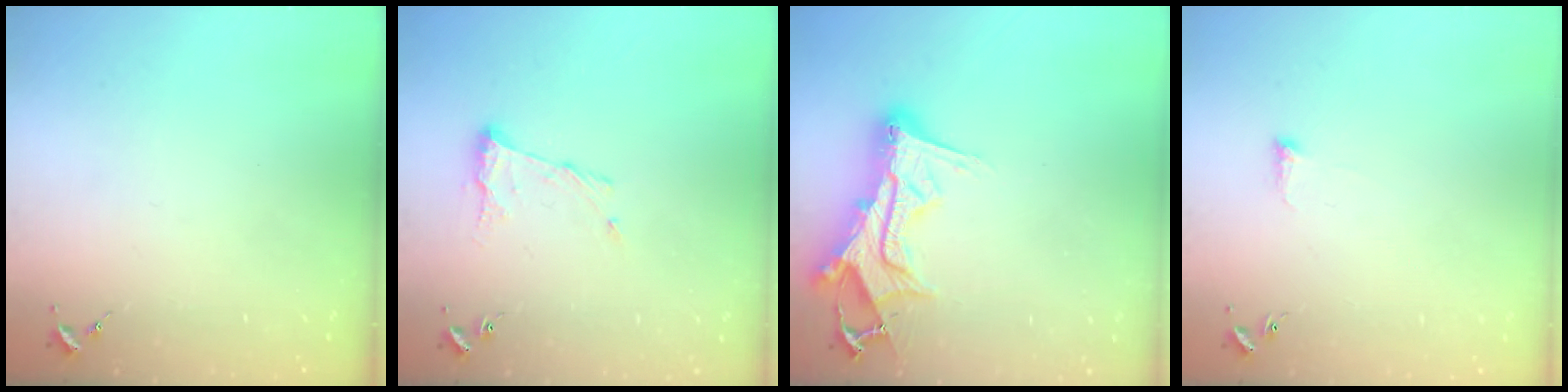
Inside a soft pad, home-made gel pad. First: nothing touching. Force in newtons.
{"total": 9.4, "press": 9.4, "slide": 0.2}
{"total": 16.0, "press": 15.9, "slide": 1.6}
{"total": 2.5, "press": 2.4, "slide": 0.5}